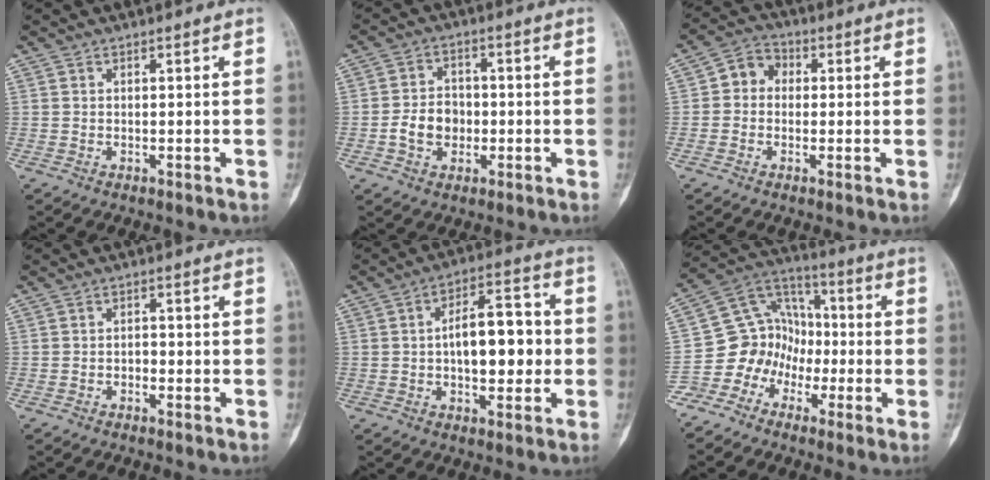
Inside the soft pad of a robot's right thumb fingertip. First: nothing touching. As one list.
[{"total": 6.7, "force": [-1.4, 5.2, 4.0], "torque": [-0.051, 0.018, -0.028]}, {"total": 5.4, "force": [0.1, 4.6, 2.7], "torque": [-0.023, 0.019, -0.012]}, {"total": 1.7, "force": [-0.7, 1.2, 1.0], "torque": [-0.009, 0.008, -0.015]}, {"total": 12.3, "force": [-0.3, 6.2, 10.6], "torque": [-0.134, 0.026, -0.008]}, {"total": 12.0, "force": [-4.7, 10.4, 3.6], "torque": [-0.019, 0.081, -0.096]}]